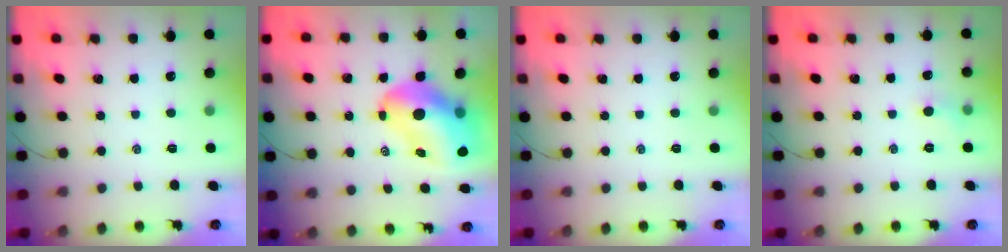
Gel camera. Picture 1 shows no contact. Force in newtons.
{"total": 15.9, "press": 15.1, "slide": 4.7}
{"total": 0.0}
{"total": 3.7, "press": 3.5, "slide": 1.3}